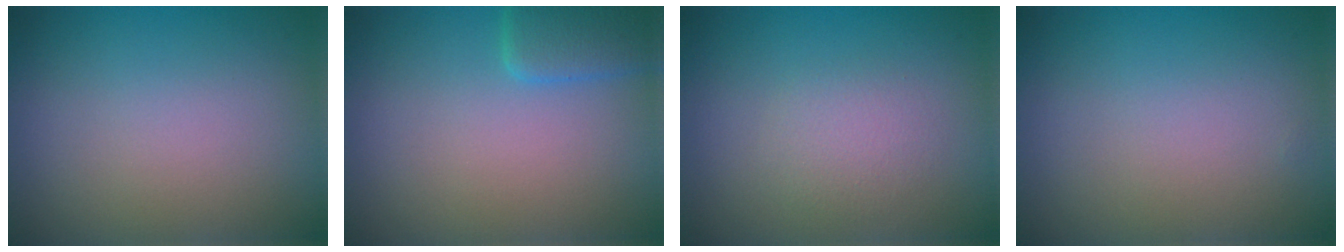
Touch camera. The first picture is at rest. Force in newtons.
{"total": 2.6, "press": 2.6, "slide": 0.2}
{"total": 1.6, "press": 1.6, "slide": 0.1}
{"total": 0.0}